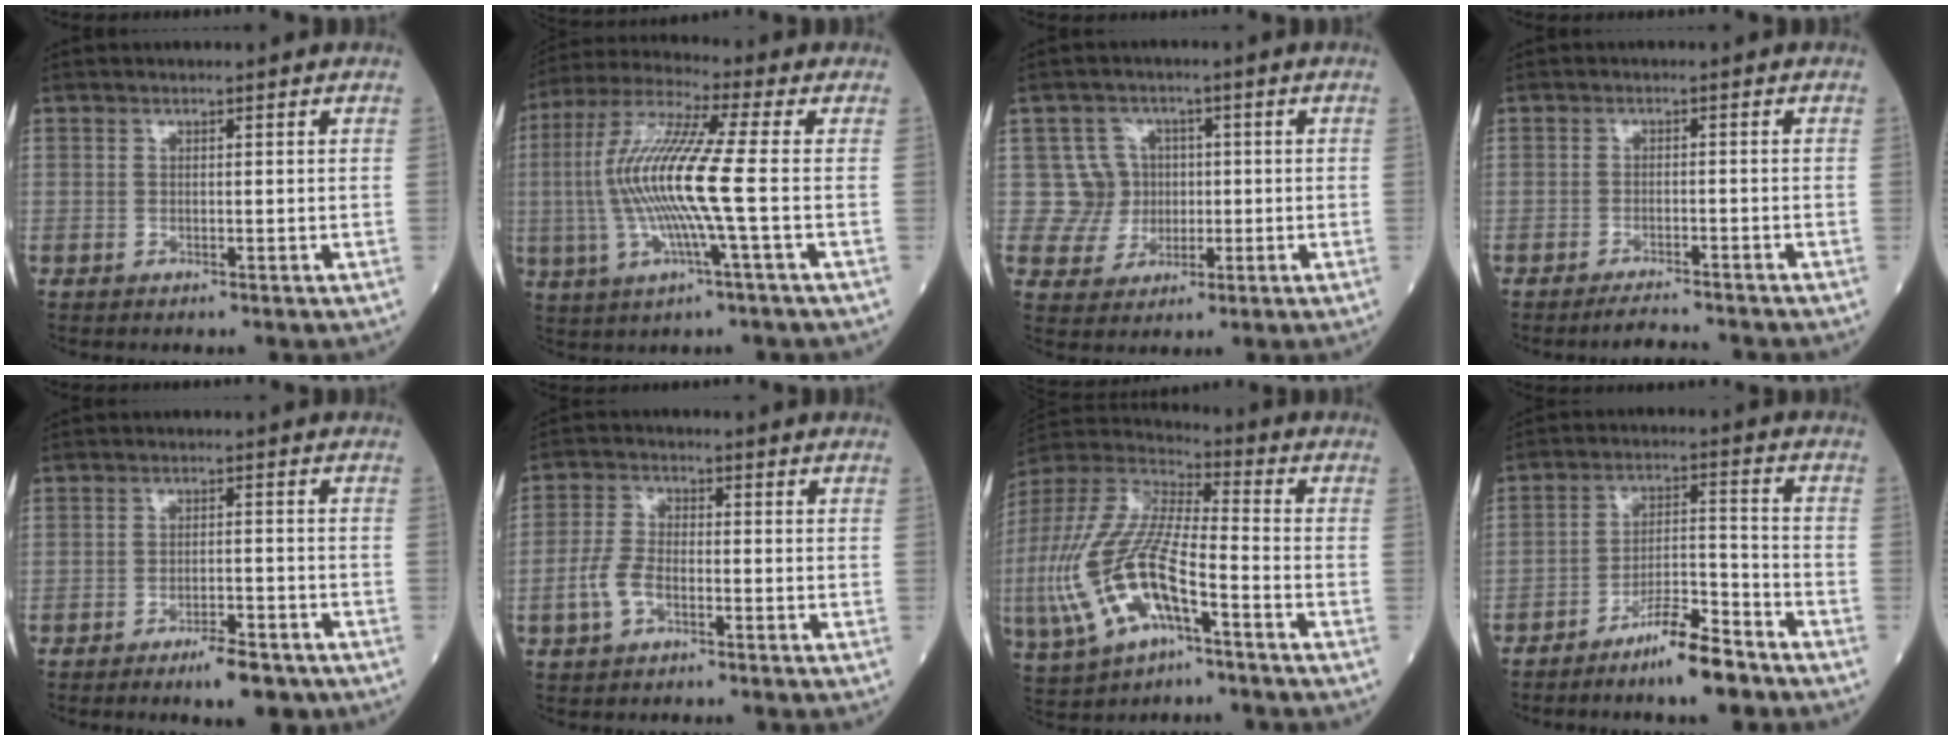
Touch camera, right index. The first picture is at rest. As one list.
[{"total": 13.6, "force": [-1.2, -0.2, 13.6], "torque": [-0.285, 0.004, -0.034]}, {"total": 5.5, "force": [0.3, 5.5, -0.3], "torque": [0.014, 0.015, 0.007]}, {"total": 4.7, "force": [-4.6, -0.2, 1.3], "torque": [-0.019, -0.016, -0.070]}, {"total": 5.3, "force": [-3.9, 1.1, 3.4], "torque": [-0.057, -0.004, -0.058]}, {"total": 4.9, "force": [-2.1, 2.6, 3.6], "torque": [-0.091, 0.006, -0.046]}, {"total": 18.0, "force": [-6.2, 5.6, 15.9], "torque": [-0.362, -0.008, -0.113]}, {"total": 8.5, "force": [-6.6, 0.9, 5.3], "torque": [-0.092, 0.000, -0.119]}]